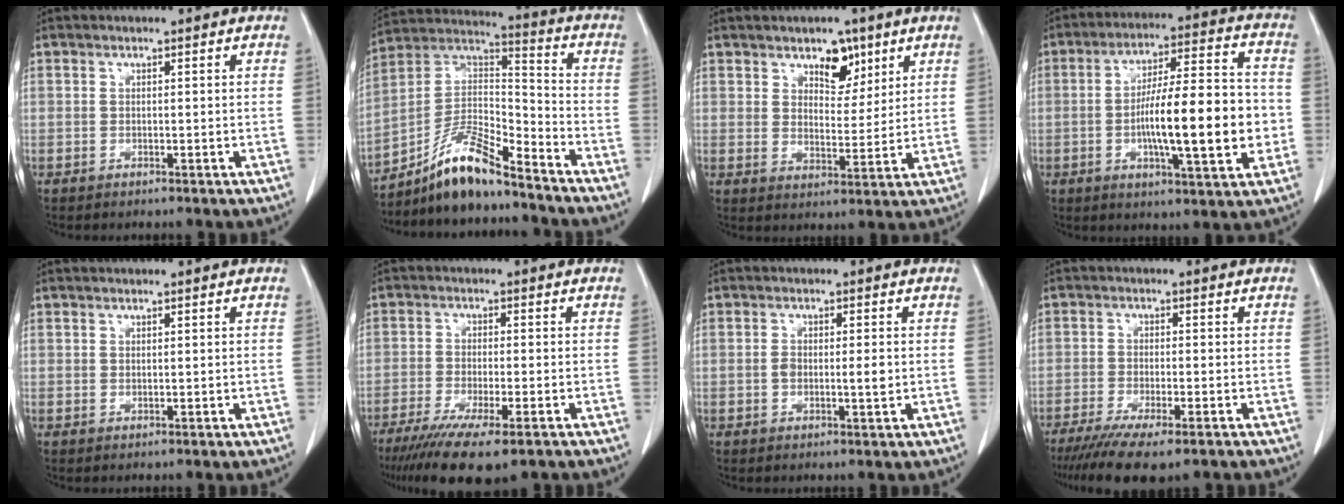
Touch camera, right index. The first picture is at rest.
{"total": 12.3, "force": [-9.9, 2.3, 6.9], "torque": [-0.129, 0.024, -0.181]}
{"total": 6.2, "force": [3.8, 3.4, 3.5], "torque": [-0.048, 0.001, 0.063]}
{"total": 16.8, "force": [-2.5, 3.0, 16.3], "torque": [-0.266, 0.013, -0.038]}
{"total": 0.0}
{"total": 13.4, "force": [-9.6, 2.4, 9.1], "torque": [-0.151, -0.033, -0.150]}
{"total": 3.4, "force": [-0.3, 1.1, 3.2], "torque": [-0.061, 0.001, -0.003]}
{"total": 11.5, "force": [-8.6, 2.1, 7.4], "torque": [-0.113, -0.023, -0.132]}